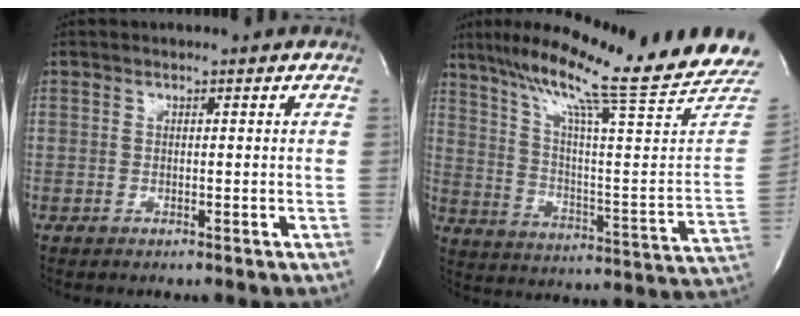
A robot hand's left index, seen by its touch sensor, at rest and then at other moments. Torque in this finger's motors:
{"motor_torque": [-0.19, -0.25, 0.26, 0.11]}